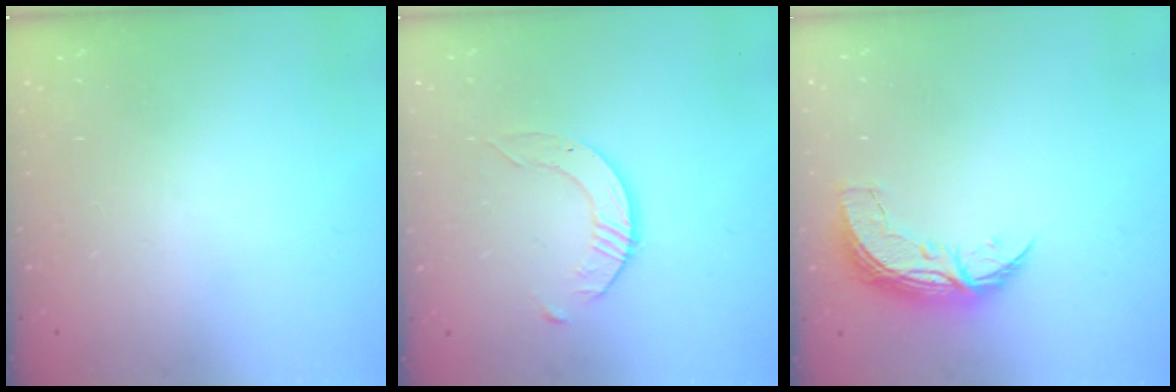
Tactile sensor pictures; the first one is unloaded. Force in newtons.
{"total": 3.4, "press": 3.3, "slide": 0.4}
{"total": 7.5, "press": 7.5, "slide": 0.5}